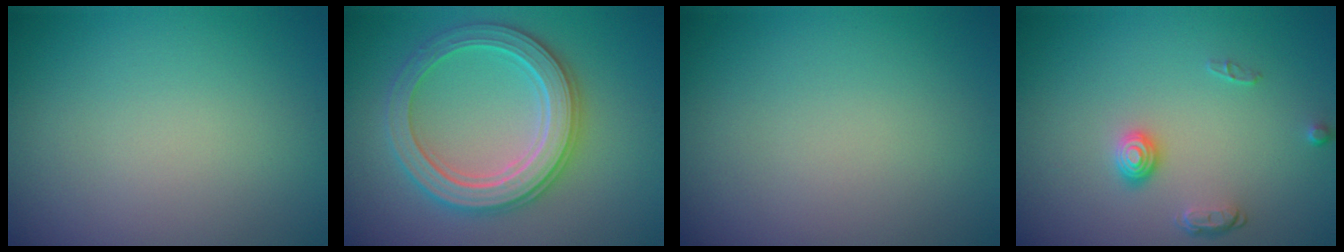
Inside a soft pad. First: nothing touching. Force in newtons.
{"total": 5.5, "press": 5.4, "slide": 1.0}
{"total": 0.0}
{"total": 1.7, "press": 1.4, "slide": 1.0}